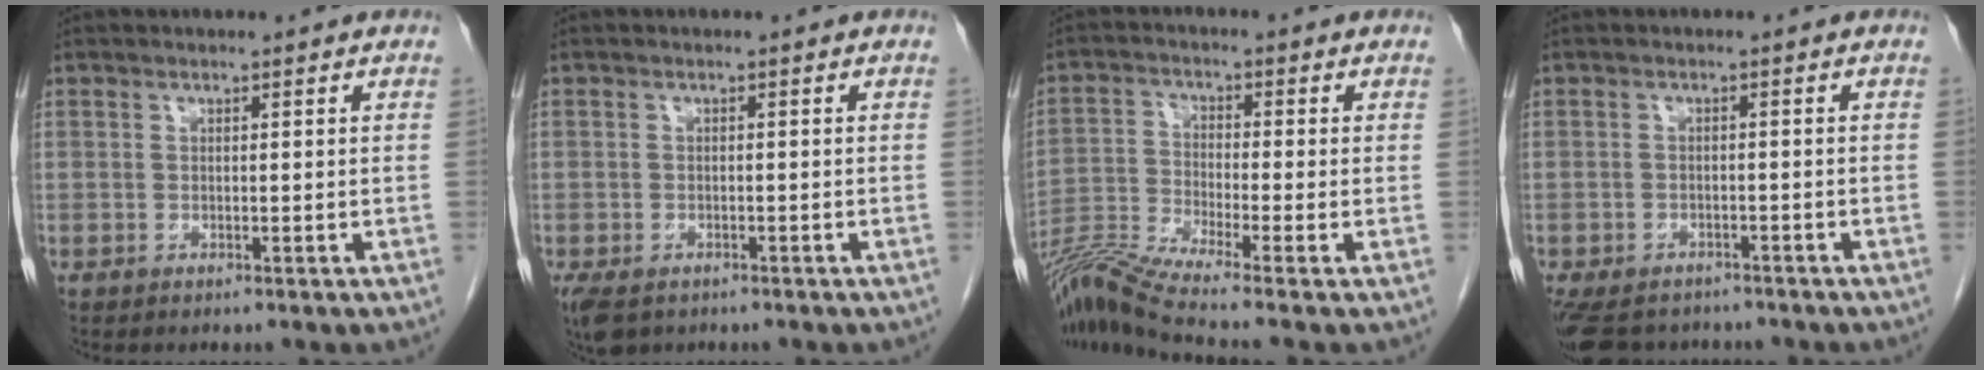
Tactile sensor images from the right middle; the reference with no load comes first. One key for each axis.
{"total": 5.1, "fx": -3.2, "fy": 3.2, "fz": 2.3, "tx": -0.044, "ty": -0.008, "tz": -0.045}
{"total": 9.0, "fx": -7.6, "fy": -2.4, "fz": 4.2, "tx": -0.084, "ty": -0.019, "tz": -0.146}
{"total": 11.1, "fx": -8.7, "fy": 5.8, "fz": 3.8, "tx": -0.098, "ty": -0.013, "tz": -0.109}